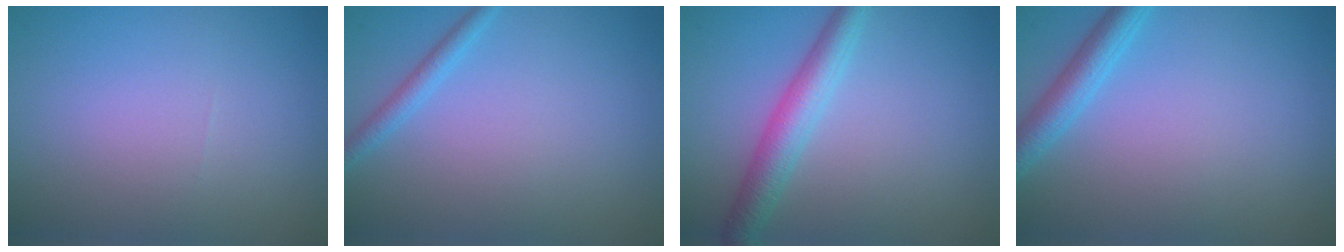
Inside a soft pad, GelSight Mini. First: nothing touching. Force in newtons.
{"total": 1.5, "press": 1.5, "slide": 0.0}
{"total": 3.6, "press": 3.6, "slide": 0.1}
{"total": 2.8, "press": 2.8, "slide": 0.1}